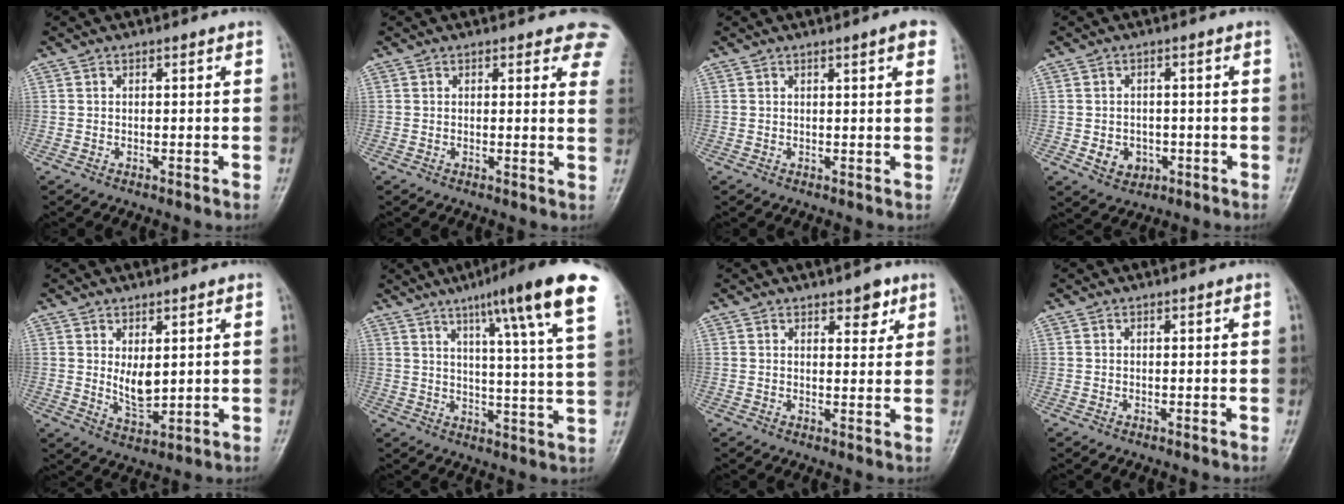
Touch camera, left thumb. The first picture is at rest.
{"total": 6.2, "force": [4.7, 2.4, 3.2], "torque": [-0.003, -0.019, 0.031]}
{"total": 3.3, "force": [1.8, 0.4, 2.7], "torque": [-0.030, -0.003, 0.020]}
{"total": 4.5, "force": [-1.2, 3.7, 2.2], "torque": [-0.019, 0.006, -0.008]}
{"total": 5.5, "force": [1.3, 2.8, 4.6], "torque": [-0.068, -0.021, 0.034]}
{"total": 19.0, "force": [10.9, 1.4, 15.5], "torque": [-0.205, -0.038, 0.140]}
{"total": 3.8, "force": [2.3, 1.8, 2.3], "torque": [-0.012, -0.012, 0.031]}
{"total": 0.0}